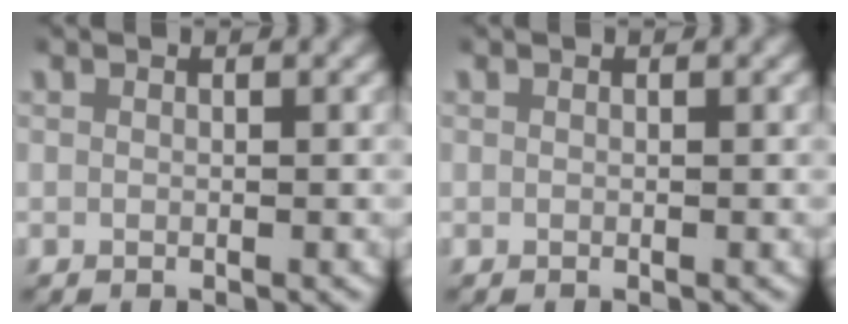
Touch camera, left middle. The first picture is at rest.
{"total": 0.0}